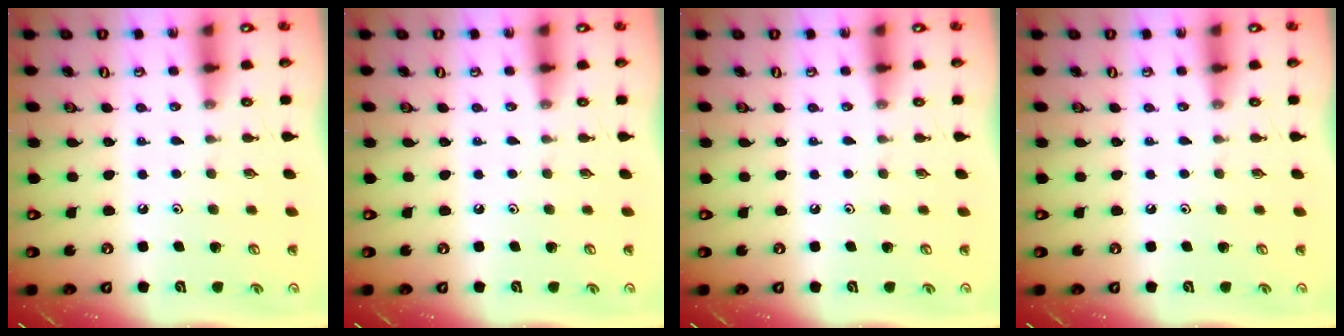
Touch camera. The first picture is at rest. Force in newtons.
{"total": 0.0}
{"total": 0.0}
{"total": 0.0}